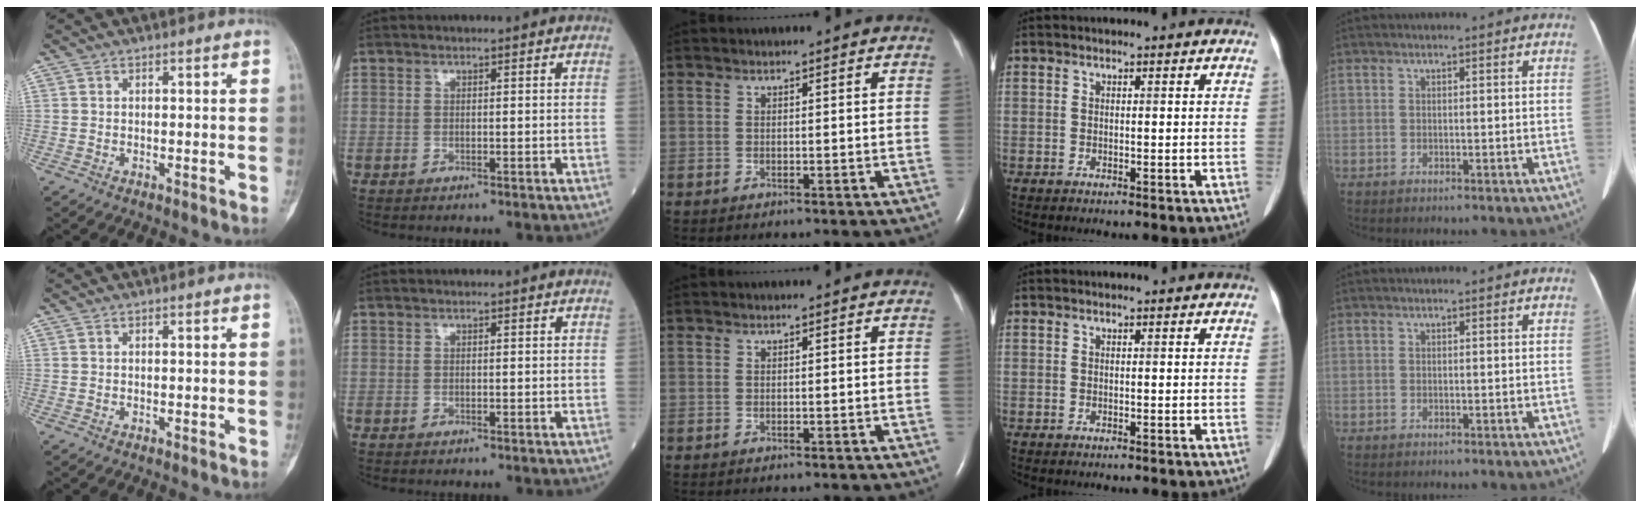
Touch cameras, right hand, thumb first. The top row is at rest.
{}